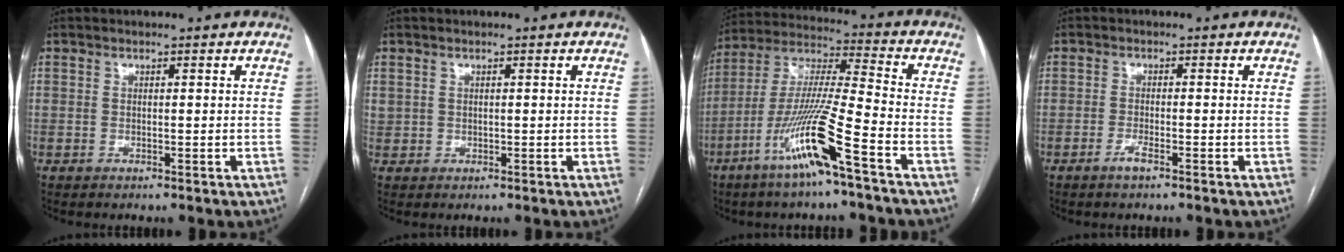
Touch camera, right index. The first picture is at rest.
{"total": 1.1, "force": [0.3, 1.0, 0.3], "torque": [0.003, 0.010, 0.007]}
{"total": 14.8, "force": [-7.5, -0.4, 12.8], "torque": [-0.264, -0.015, -0.146]}
{"total": 1.9, "force": [-1.3, 0.0, 1.3], "torque": [-0.029, -0.002, -0.027]}